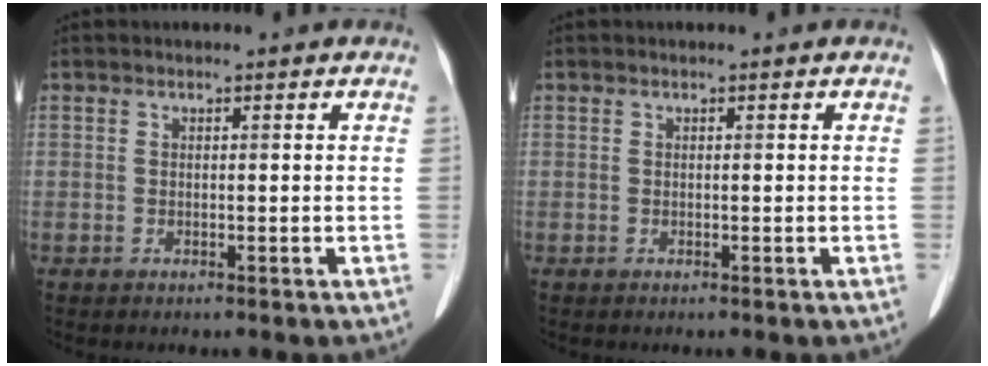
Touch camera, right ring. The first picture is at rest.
{"total": 0.0}